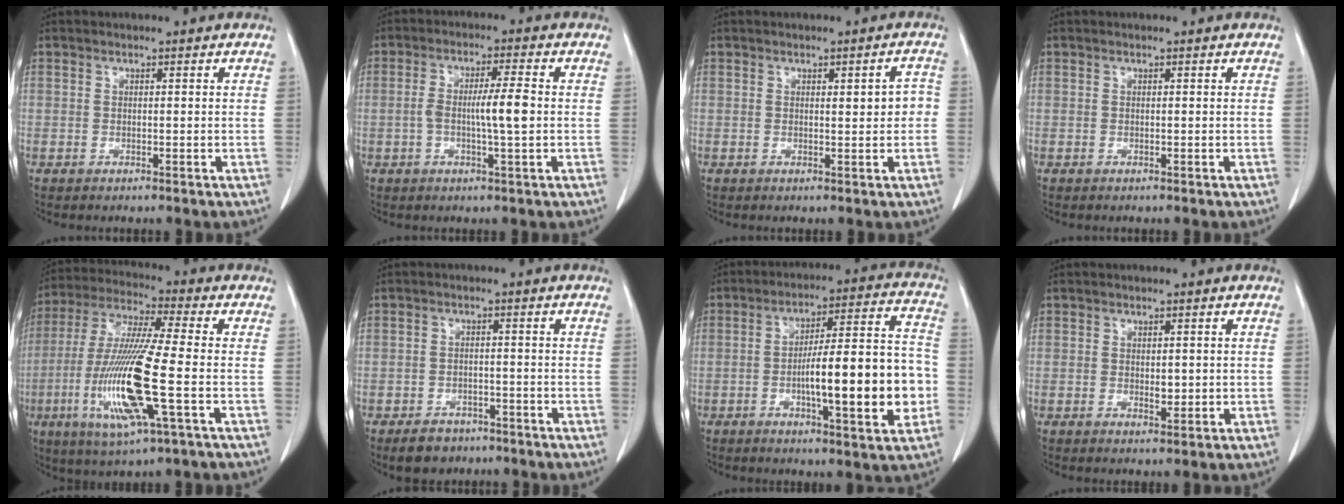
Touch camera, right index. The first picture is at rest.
{"total": 6.1, "force": [-0.5, 0.4, 6.1], "torque": [-0.114, 0.005, -0.009]}
{"total": 3.1, "force": [0.3, 1.1, 2.9], "torque": [-0.032, 0.008, 0.005]}
{"total": 0.0}
{"total": 16.5, "force": [-4.0, 0.8, 16.0], "torque": [-0.335, -0.018, -0.078]}
{"total": 4.0, "force": [-2.8, 2.6, 1.0], "torque": [-0.019, 0.005, -0.040]}
{"total": 16.7, "force": [-3.3, 2.6, 16.2], "torque": [-0.242, 0.019, -0.046]}
{"total": 1.9, "force": [0.1, 1.1, 1.5], "torque": [-0.021, -0.004, 0.005]}